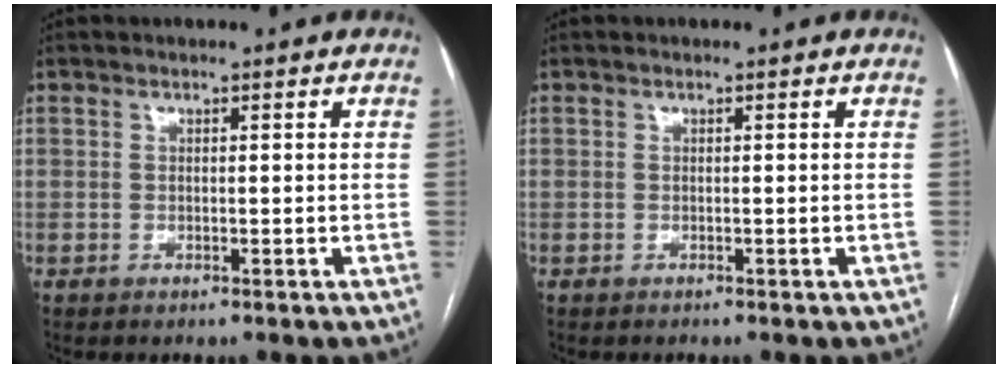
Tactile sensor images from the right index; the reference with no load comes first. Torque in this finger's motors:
{"motor_torque": [0.06, 0.02, -0.04, 0.01]}